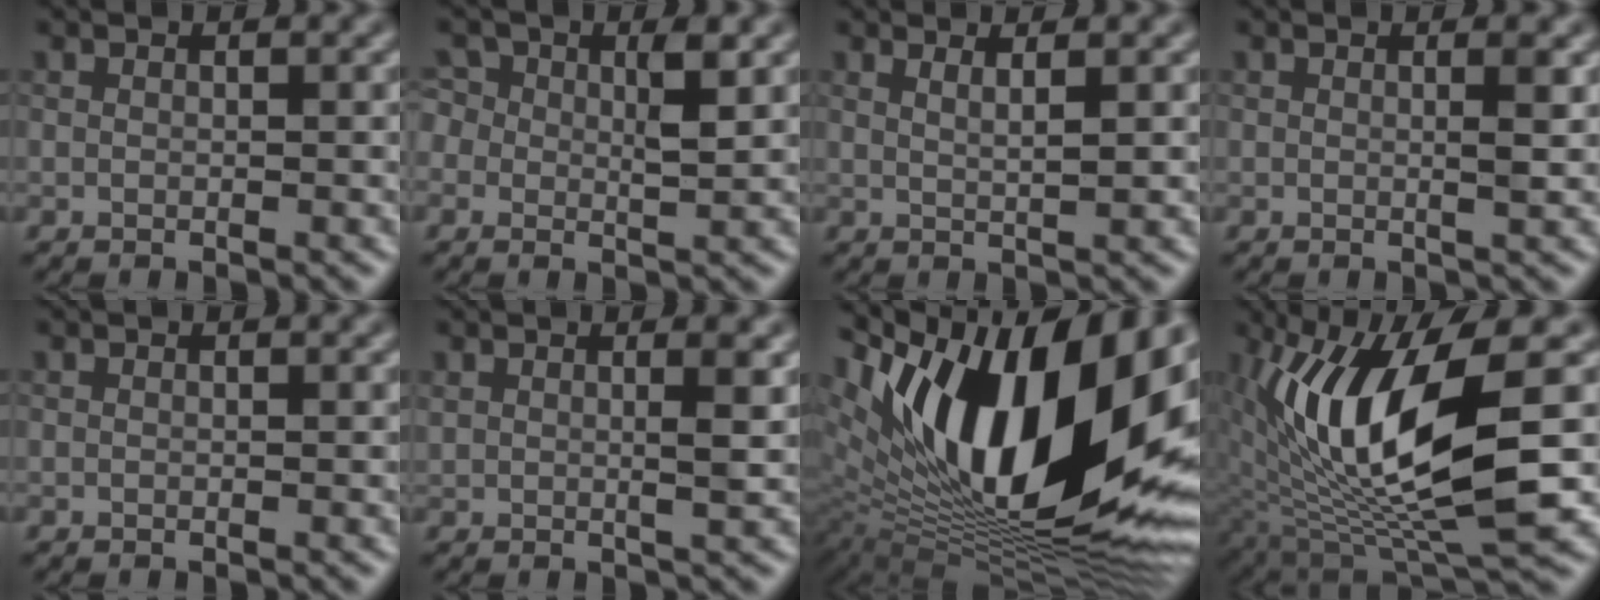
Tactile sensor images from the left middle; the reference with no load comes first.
{"total": 2.3, "force": [0.5, 1.7, 1.5], "torque": [-0.020, 0.001, 0.011]}
{"total": 1.3, "force": [0.6, 0.3, 1.1], "torque": [-0.006, 0.002, 0.009]}
{"total": 1.7, "force": [0.1, 0.5, 1.6], "torque": [-0.013, 0.005, -0.002]}
{"total": 0.0}
{"total": 2.4, "force": [0.6, 0.7, 2.2], "torque": [-0.020, 0.007, 0.006]}
{"total": 18.3, "force": [4.6, 8.4, 15.6], "torque": [-0.250, 0.028, 0.069]}
{"total": 11.6, "force": [1.0, 3.5, 11.1], "torque": [-0.214, -0.019, 0.028]}